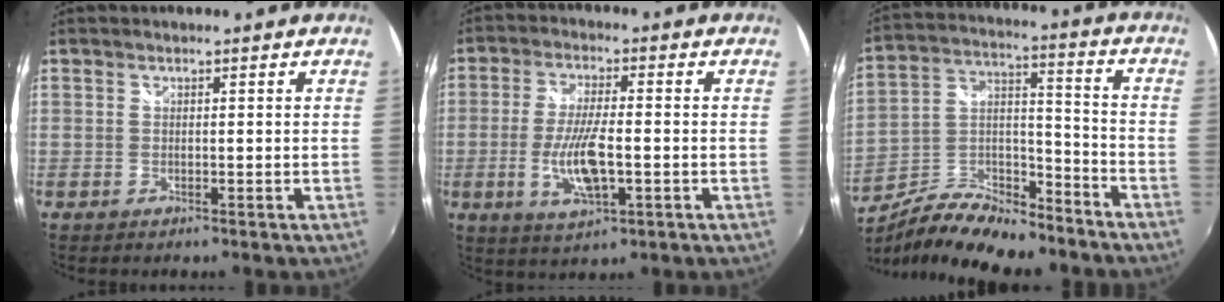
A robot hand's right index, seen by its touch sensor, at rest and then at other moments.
{"total": 9.6, "force": [-2.4, 3.0, 8.9], "torque": [-0.178, -0.011, -0.042]}
{"total": 17.3, "force": [-12.4, 6.7, 10.1], "torque": [-0.199, 0.008, -0.209]}